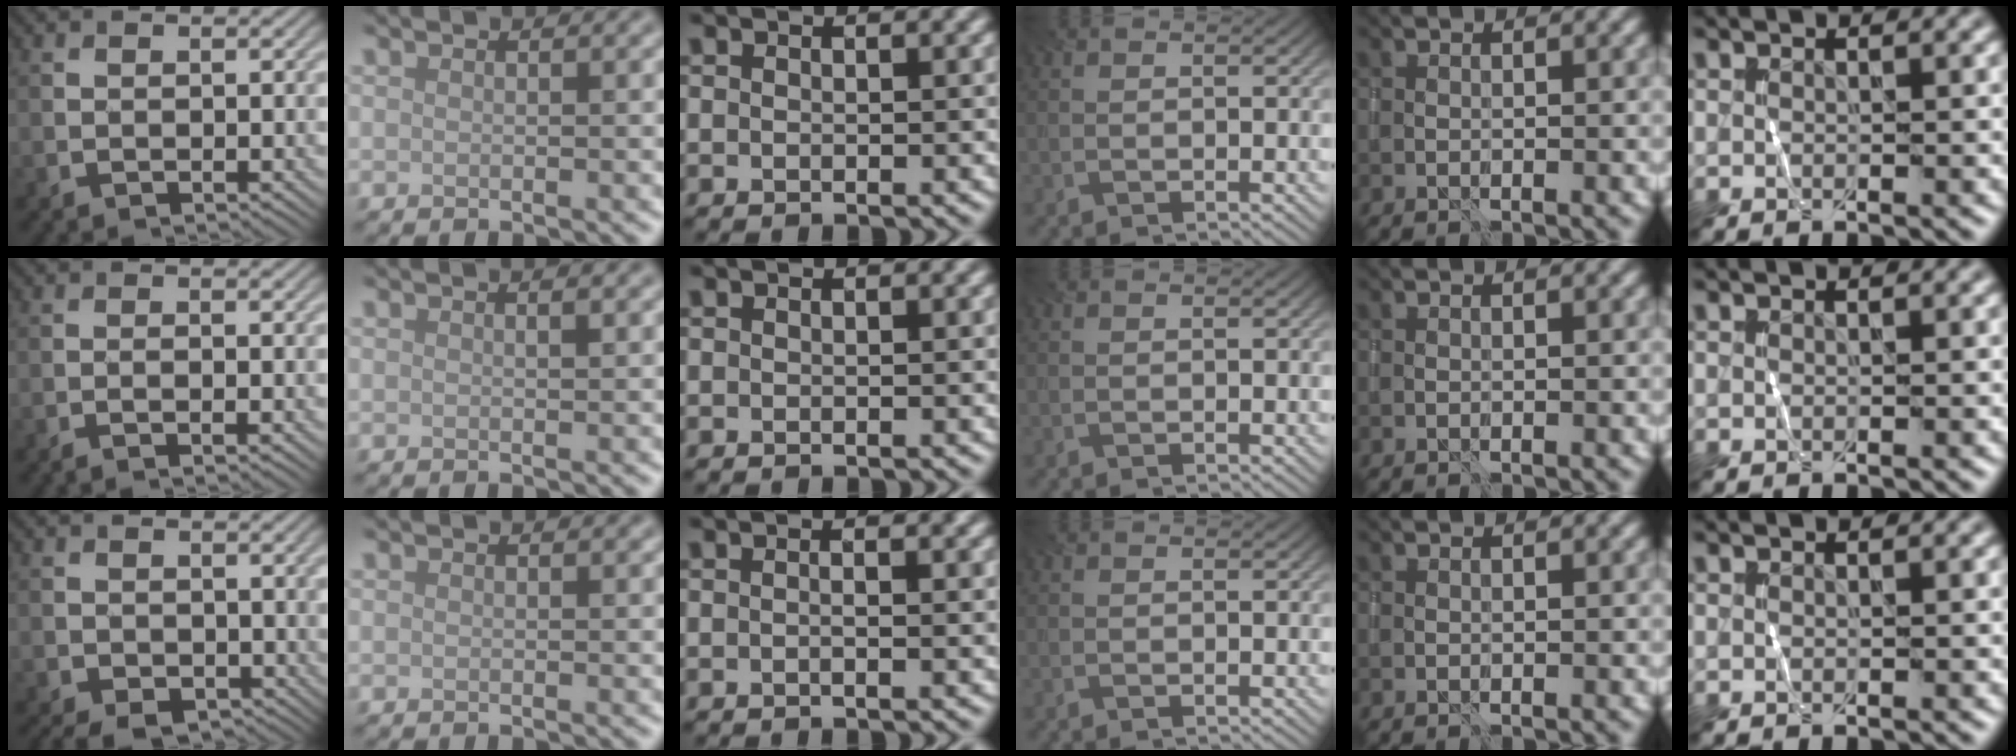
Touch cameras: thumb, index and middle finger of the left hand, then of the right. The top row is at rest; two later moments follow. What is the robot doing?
{"motion": "wrap", "object": "sponge"}